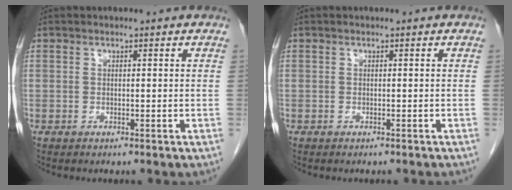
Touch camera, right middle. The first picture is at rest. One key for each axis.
{"total": 1.3, "fx": -1.2, "fy": 0.1, "fz": 0.4, "tx": -0.010, "ty": -0.001, "tz": -0.016}